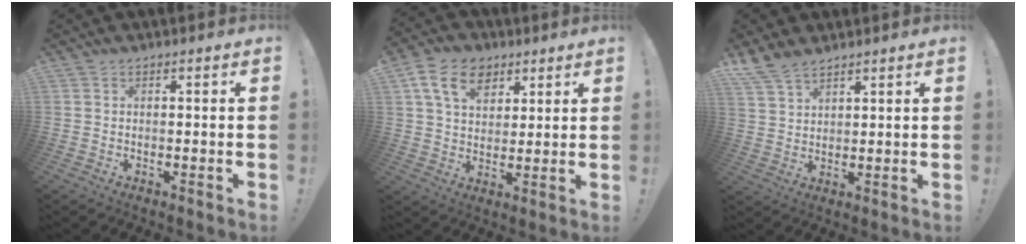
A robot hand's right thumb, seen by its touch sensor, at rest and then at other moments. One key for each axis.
{"total": 12.5, "fx": 6.0, "fy": 8.6, "fz": 6.8, "tx": -0.104, "ty": -0.015, "tz": 0.113}
{"total": 7.3, "fx": 5.9, "fy": 3.4, "fz": 2.7, "tx": -0.057, "ty": -0.030, "tz": 0.117}